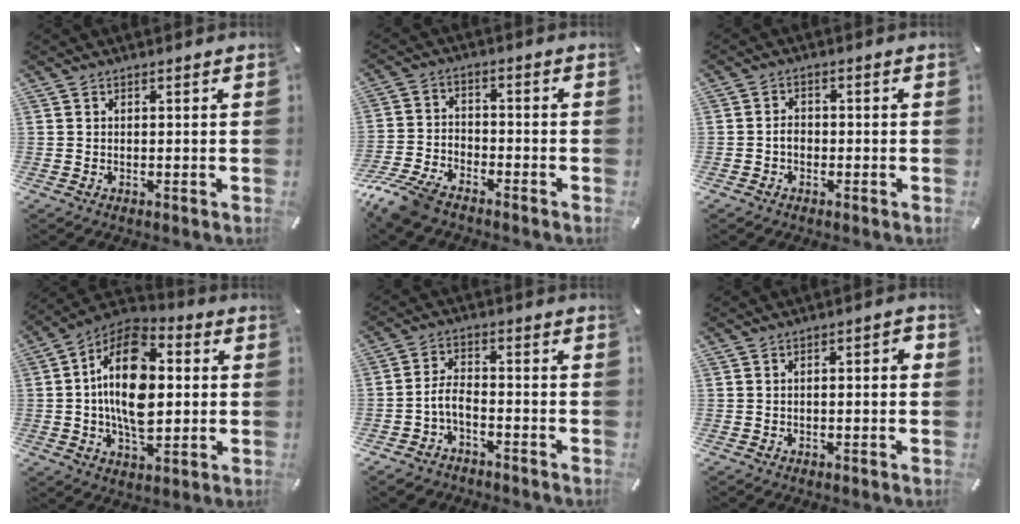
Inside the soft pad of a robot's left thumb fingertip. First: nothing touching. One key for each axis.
{"total": 9.3, "fx": -7.7, "fy": 3.5, "fz": 4.0, "tx": -0.089, "ty": 0.031, "tz": -0.151}
{"total": 2.7, "fx": -0.9, "fy": 1.9, "fz": 1.7, "tx": -0.031, "ty": 0.007, "tz": -0.017}
{"total": 18.3, "fx": 0.4, "fy": 11.2, "fz": 14.5, "tx": -0.286, "ty": 0.006, "tz": 0.001}
{"total": 5.5, "fx": -2.8, "fy": 3.1, "fz": 3.6, "tx": -0.080, "ty": 0.012, "tz": -0.058}
{"total": 3.0, "fx": -0.7, "fy": 1.1, "fz": 2.7, "tx": -0.044, "ty": 0.011, "tz": -0.014}